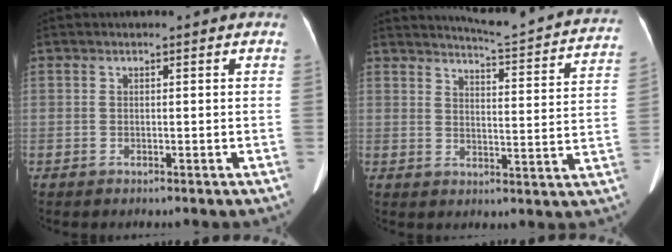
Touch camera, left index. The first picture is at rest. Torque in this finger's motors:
{"motor_torque": [-0.07, -0.86, -0.07, 0.01]}